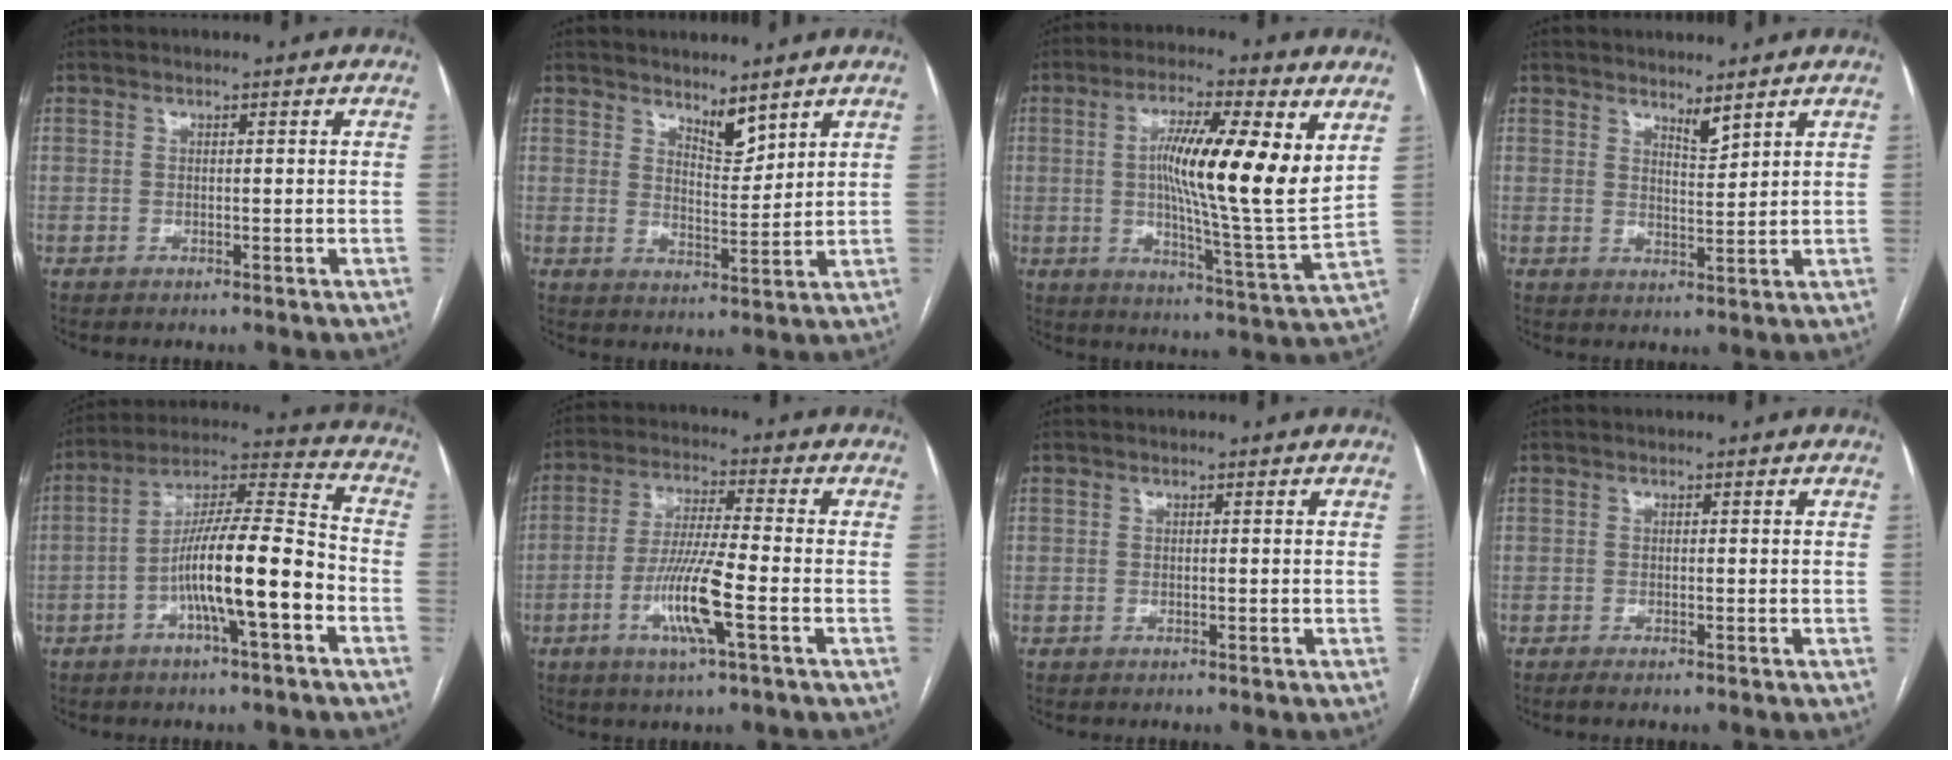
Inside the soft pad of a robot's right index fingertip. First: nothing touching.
{"total": 4.5, "force": [3.7, 1.4, 2.1], "torque": [-0.035, -0.011, 0.071]}
{"total": 16.4, "force": [4.1, 0.6, 15.9], "torque": [-0.264, -0.007, 0.056]}
{"total": 2.6, "force": [2.3, 0.3, 1.2], "torque": [-0.024, -0.014, 0.046]}
{"total": 14.0, "force": [-4.7, 1.4, 13.1], "torque": [-0.230, 0.017, -0.081]}
{"total": 10.0, "force": [-3.5, 0.3, 9.3], "torque": [-0.184, -0.008, -0.069]}
{"total": 0.0}
{"total": 1.2, "force": [-0.9, 0.0, 0.8], "torque": [-0.013, -0.003, -0.015]}